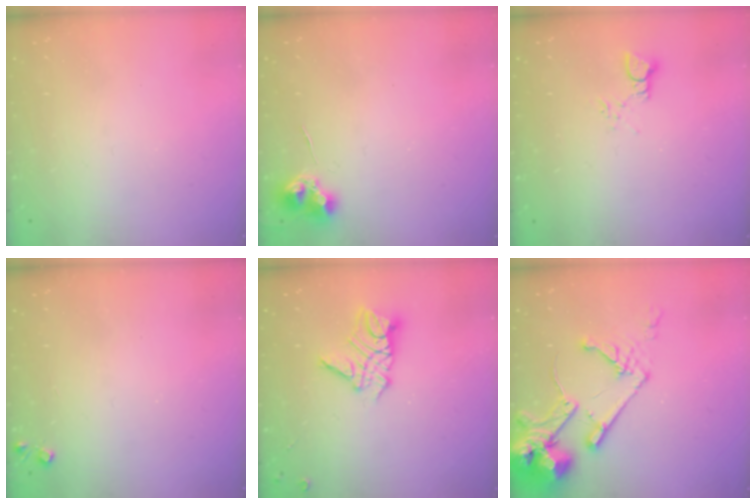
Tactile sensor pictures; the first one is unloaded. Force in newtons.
{"total": 9.0, "press": 9.0, "slide": 0.6}
{"total": 2.2, "press": 2.2, "slide": 0.1}
{"total": 4.3, "press": 4.3, "slide": 0.5}
{"total": 10.3, "press": 10.3, "slide": 0.9}
{"total": 16.1, "press": 15.9, "slide": 2.2}